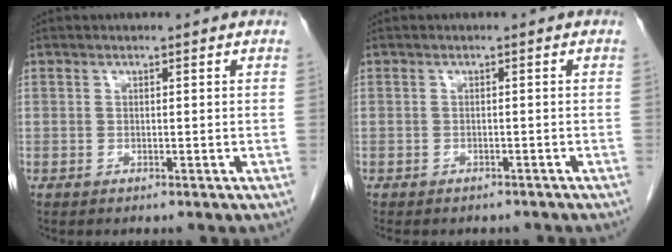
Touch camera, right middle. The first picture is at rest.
{"total": 6.5, "force": [-5.6, 2.5, 2.1], "torque": [-0.023, 0.001, -0.063]}